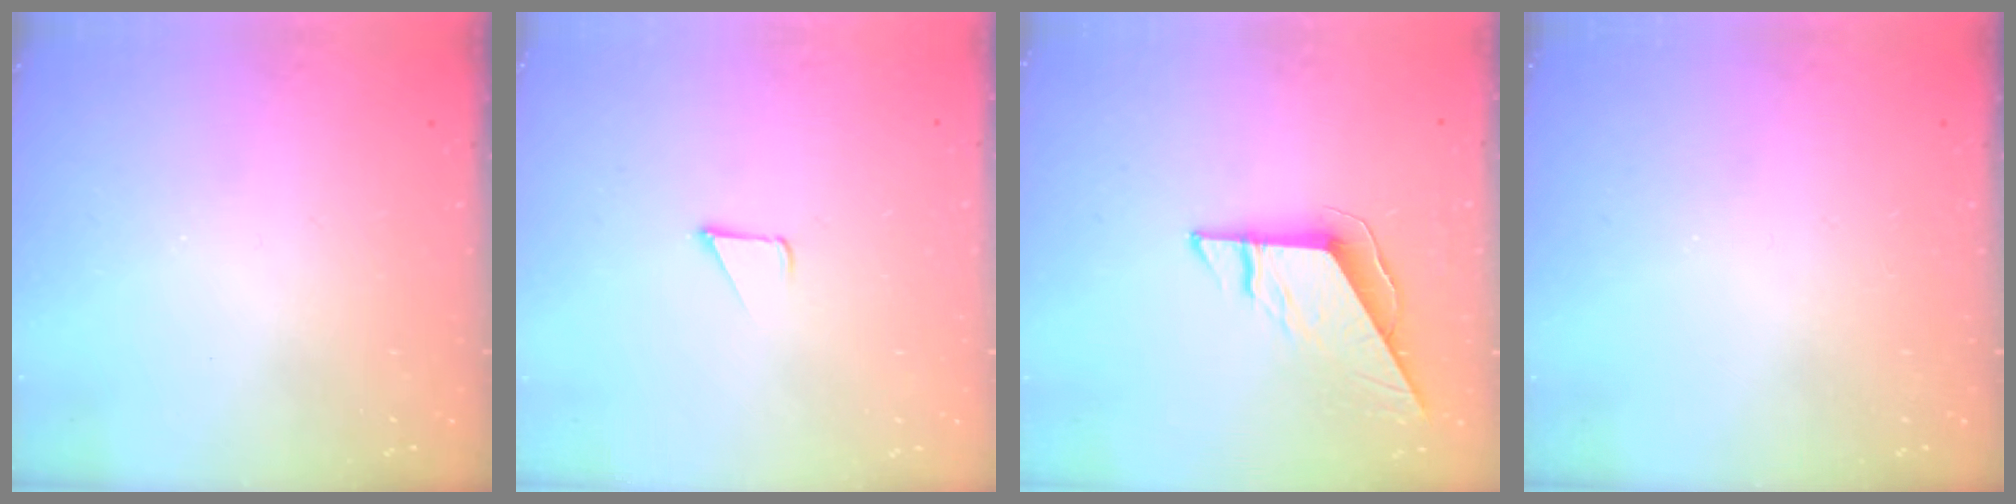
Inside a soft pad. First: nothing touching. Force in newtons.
{"total": 1.7, "press": 1.7, "slide": 0.1}
{"total": 8.4, "press": 8.3, "slide": 0.7}
{"total": 0.0}